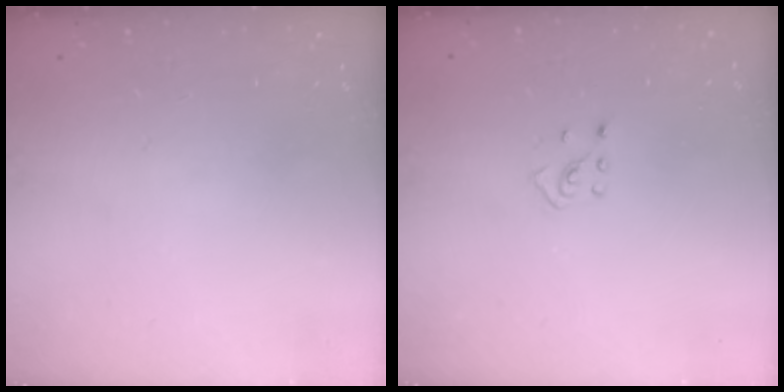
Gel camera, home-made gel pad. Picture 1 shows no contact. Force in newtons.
{"total": 2.7, "press": 2.6, "slide": 0.9}